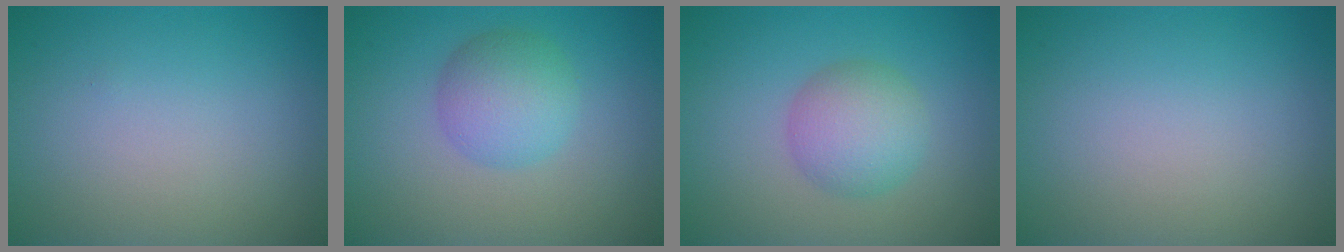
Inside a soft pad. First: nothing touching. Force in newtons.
{"total": 3.9, "press": 3.9, "slide": 0.0}
{"total": 3.9, "press": 3.9, "slide": 0.2}
{"total": 0.0}